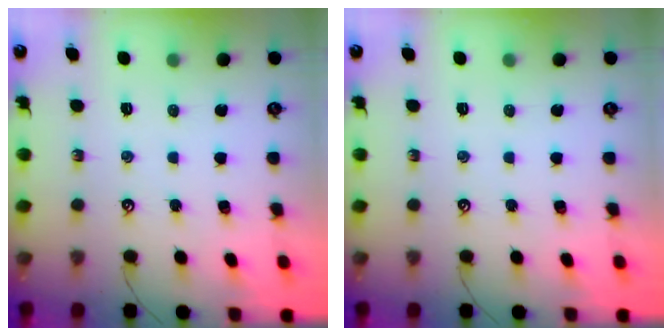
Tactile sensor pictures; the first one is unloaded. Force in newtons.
{"total": 0.0}